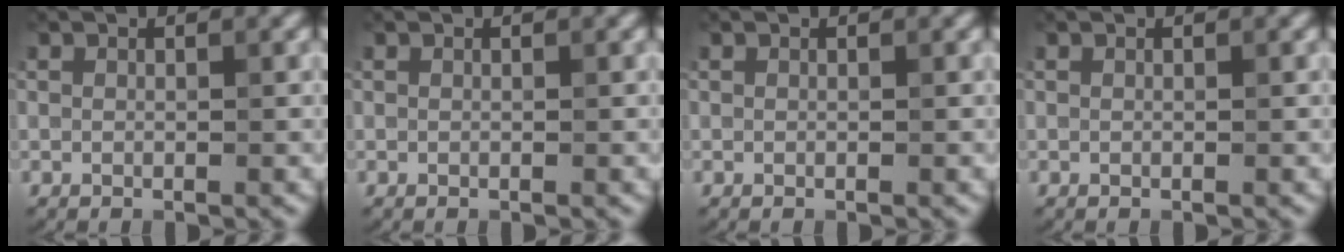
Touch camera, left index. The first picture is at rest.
{"total": 0.0}
{"total": 0.0}
{"total": 0.0}